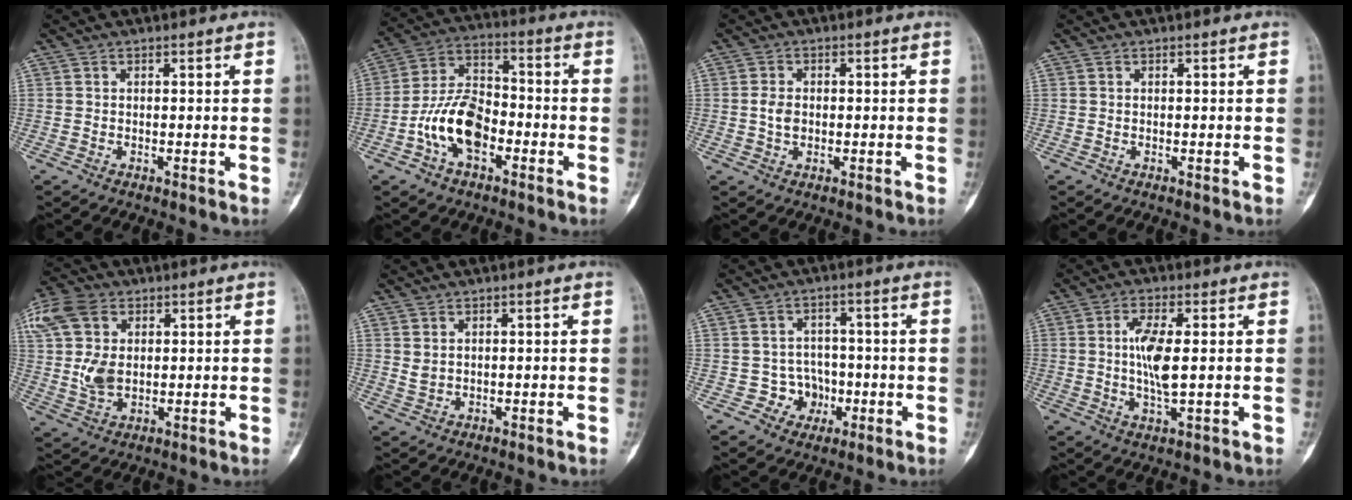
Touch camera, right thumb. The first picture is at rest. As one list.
[{"total": 12.3, "force": [-4.3, 7.1, 9.0], "torque": [-0.157, 0.039, -0.086]}, {"total": 2.9, "force": [-0.2, 2.1, 2.0], "torque": [-0.031, 0.001, -0.008]}, {"total": 0.0}, {"total": 12.7, "force": [3.2, 8.8, 8.7], "torque": [-0.174, 0.005, 0.063]}, {"total": 1.7, "force": [0.8, 1.1, 1.0], "torque": [-0.018, -0.005, 0.022]}, {"total": 5.2, "force": [-1.4, 4.9, 0.7], "torque": [0.029, 0.018, -0.020]}, {"total": 7.2, "force": [0.5, 2.2, 6.8], "torque": [-0.138, -0.009, 0.008]}]